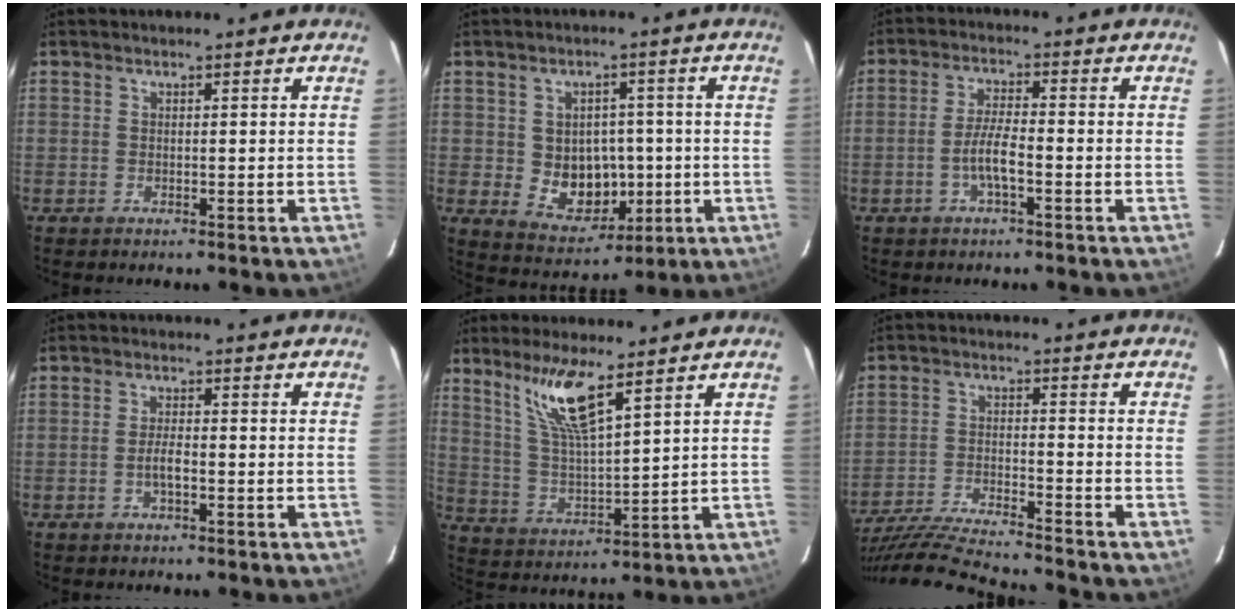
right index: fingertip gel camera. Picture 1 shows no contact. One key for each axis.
{"total": 9.1, "fx": -0.8, "fy": 7.6, "fz": 5.0, "tx": -0.099, "ty": 0.002, "tz": 0.011}
{"total": 4.9, "fx": -2.0, "fy": 0.8, "fz": 4.4, "tx": -0.091, "ty": 0.005, "tz": -0.039}
{"total": 2.6, "fx": -1.0, "fy": 0.6, "fz": 2.3, "tx": -0.047, "ty": 0.004, "tz": -0.020}
{"total": 10.7, "fx": 7.1, "fy": 1.4, "fz": 7.9, "tx": -0.148, "ty": 0.001, "tz": 0.151}
{"total": 17.6, "fx": -16.1, "fy": 0.2, "fz": 7.2, "tx": -0.155, "ty": -0.031, "tz": -0.275}